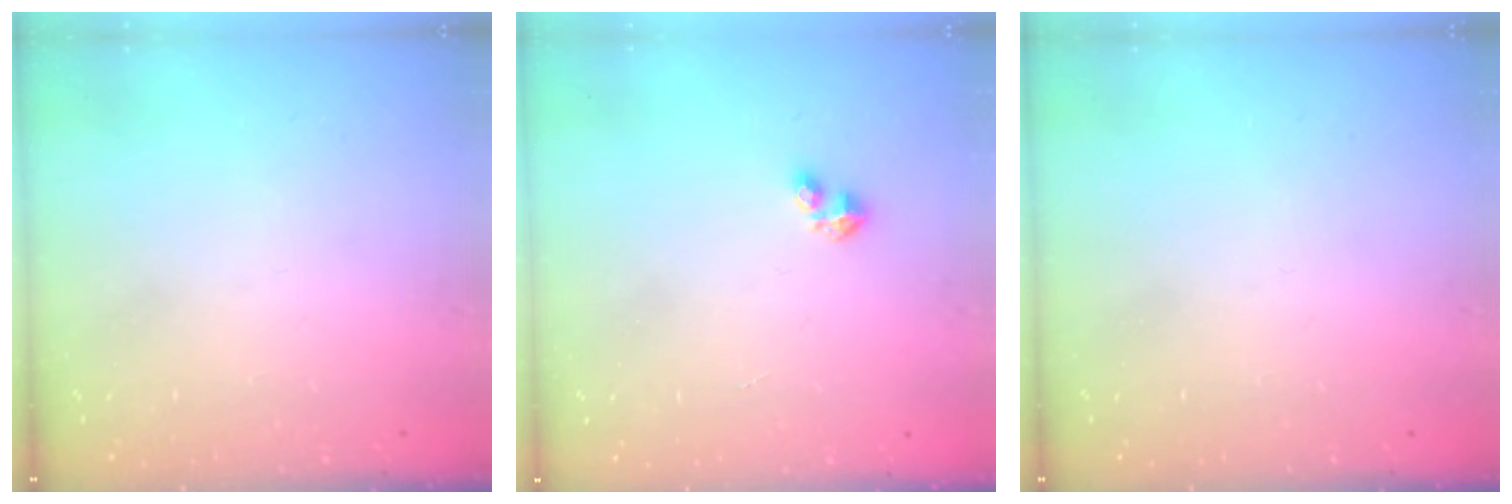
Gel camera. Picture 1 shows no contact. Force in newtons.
{"total": 2.9, "press": 2.9, "slide": 0.5}
{"total": 0.0}